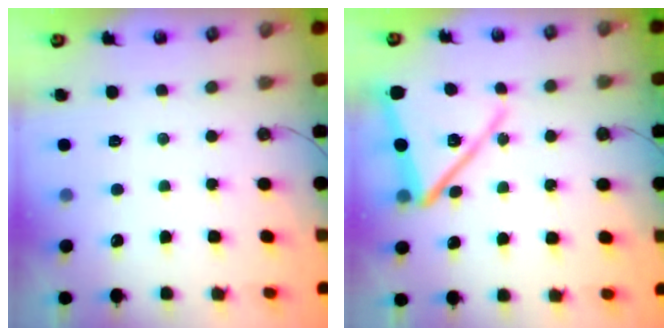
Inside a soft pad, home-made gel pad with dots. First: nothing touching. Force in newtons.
{"total": 17.0, "press": 16.9, "slide": 1.4}